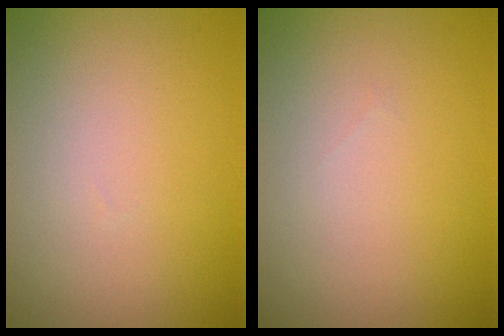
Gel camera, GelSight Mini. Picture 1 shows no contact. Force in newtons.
{"total": 0.0}